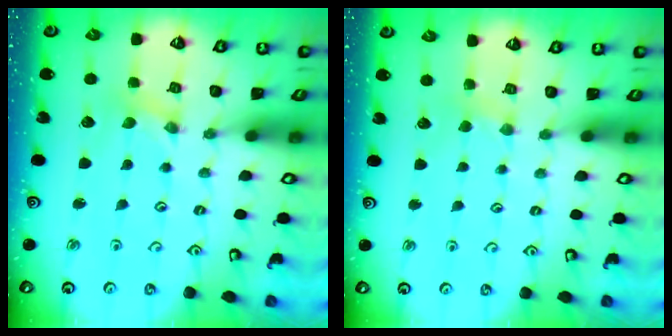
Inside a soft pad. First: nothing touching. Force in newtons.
{"total": 2.0, "press": 2.0, "slide": 0.4}